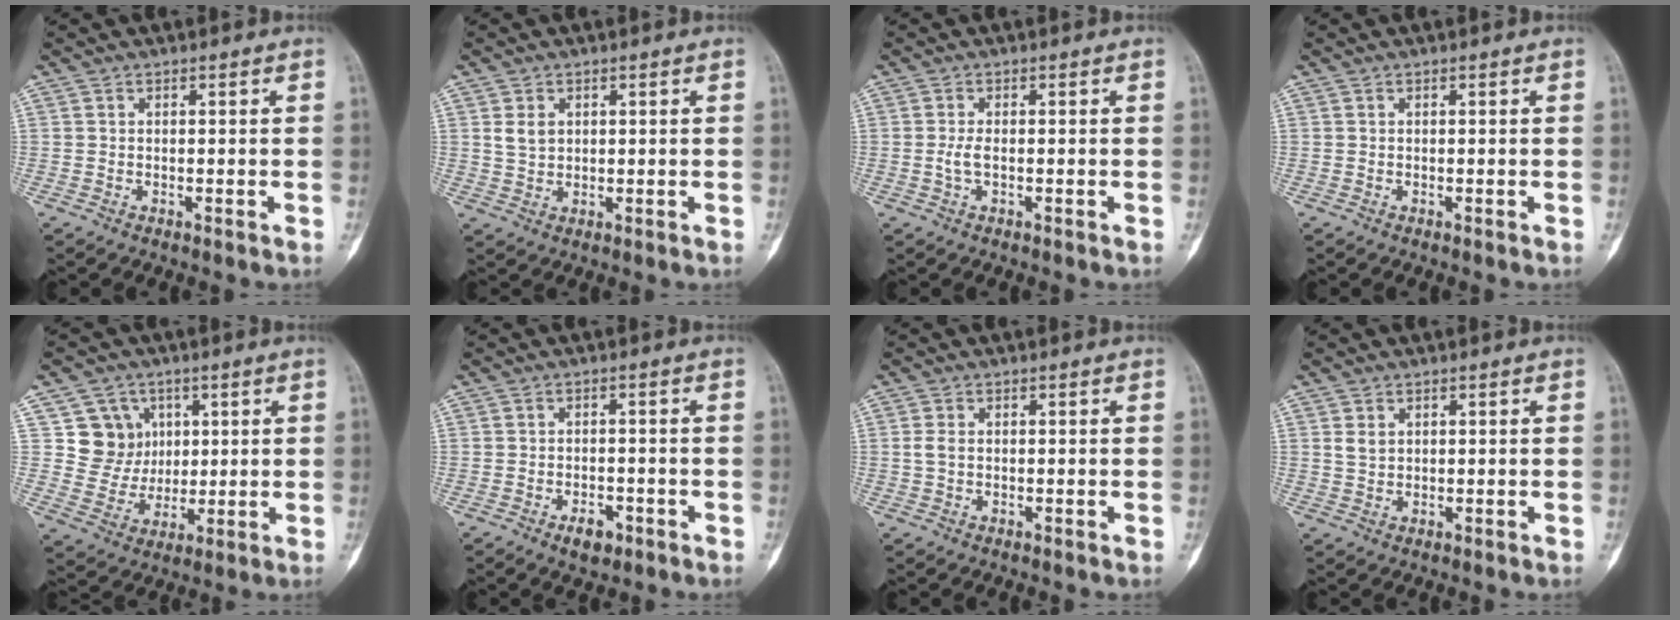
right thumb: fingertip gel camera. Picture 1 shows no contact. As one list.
[{"total": 3.2, "force": [1.0, 2.4, 1.9], "torque": [-0.026, -0.003, 0.024]}, {"total": 2.0, "force": [-0.3, 0.7, 1.8], "torque": [-0.044, -0.002, -0.008]}, {"total": 0.0}, {"total": 9.3, "force": [3.0, 8.6, 1.7], "torque": [0.015, -0.009, 0.060]}, {"total": 3.6, "force": [-2.0, 2.0, 2.2], "torque": [-0.025, 0.008, -0.029]}, {"total": 1.7, "force": [0.0, 1.1, 1.3], "torque": [-0.030, 0.001, -0.001]}, {"total": 2.1, "force": [0.8, 1.5, 1.2], "torque": [-0.019, -0.002, 0.020]}]